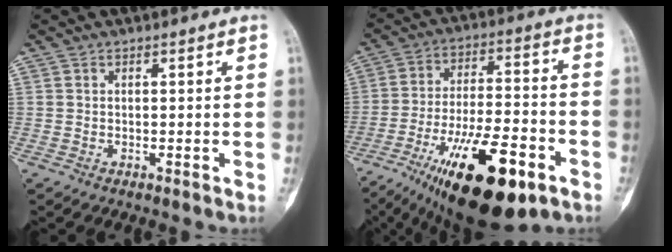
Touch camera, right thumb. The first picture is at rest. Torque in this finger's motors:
{"motor_torque": [1.10, 0.37, 2.06, -0.72, 0.54]}